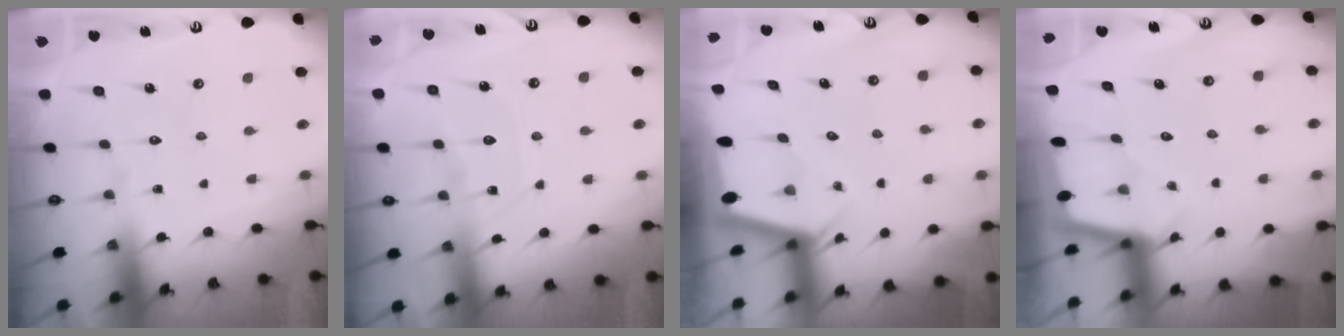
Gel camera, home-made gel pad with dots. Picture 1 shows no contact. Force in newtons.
{"total": 9.9, "press": 9.8, "slide": 0.9}
{"total": 2.2, "press": 2.2, "slide": 0.0}
{"total": 1.6, "press": 1.6, "slide": 0.3}